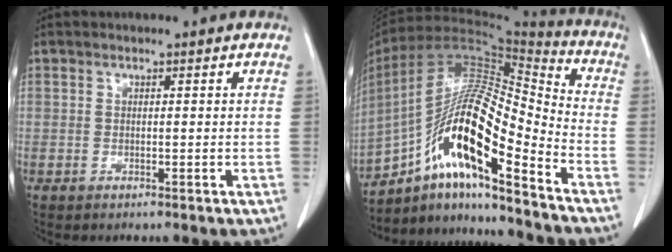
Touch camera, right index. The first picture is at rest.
{"total": 19.7, "force": [-10.6, 3.0, 16.3], "torque": [-0.315, 0.008, -0.188]}